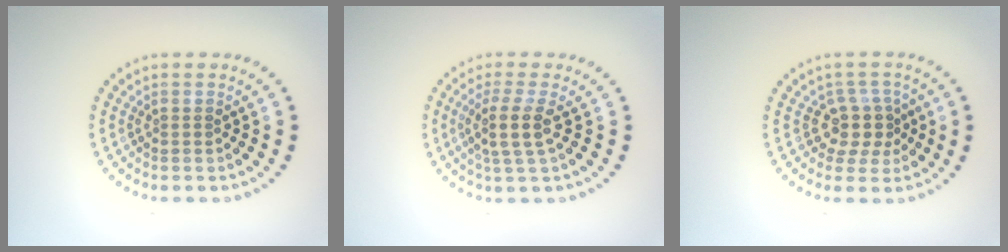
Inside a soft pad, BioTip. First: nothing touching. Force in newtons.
{"total": 2.9, "press": 2.2, "slide": 1.9}
{"total": 2.9, "press": 2.3, "slide": 1.8}